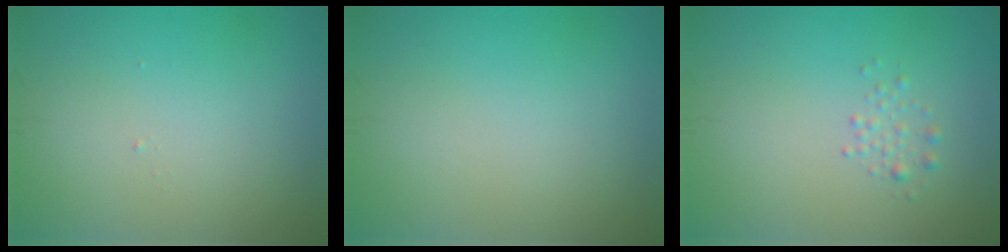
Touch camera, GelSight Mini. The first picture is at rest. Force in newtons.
{"total": 0.0}
{"total": 1.0, "press": 1.0, "slide": 0.0}